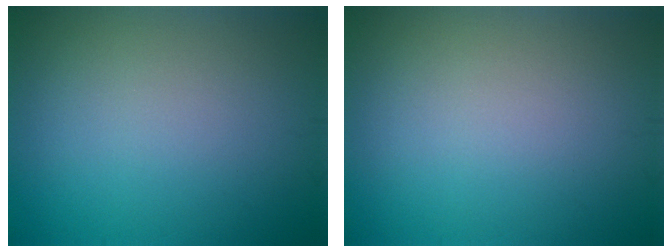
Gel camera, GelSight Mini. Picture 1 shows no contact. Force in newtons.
{"total": 0.0}